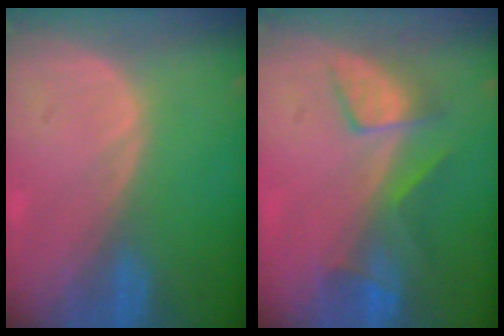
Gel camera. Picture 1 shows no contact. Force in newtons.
{"total": 5.5, "press": 5.4, "slide": 1.1}